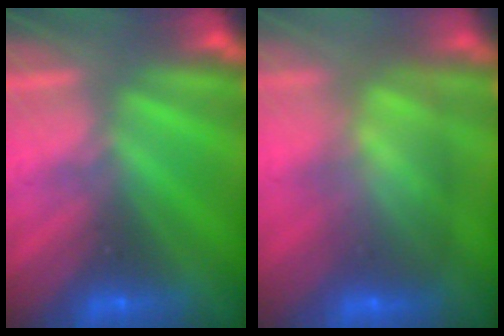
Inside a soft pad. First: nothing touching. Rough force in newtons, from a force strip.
{"total": 6.6}